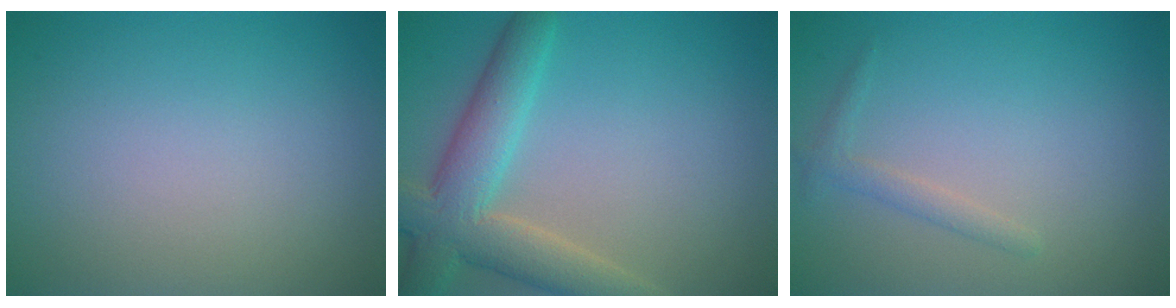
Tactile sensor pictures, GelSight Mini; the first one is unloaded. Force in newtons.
{"total": 6.3, "press": 6.3, "slide": 0.5}
{"total": 1.3, "press": 1.3, "slide": 0.0}